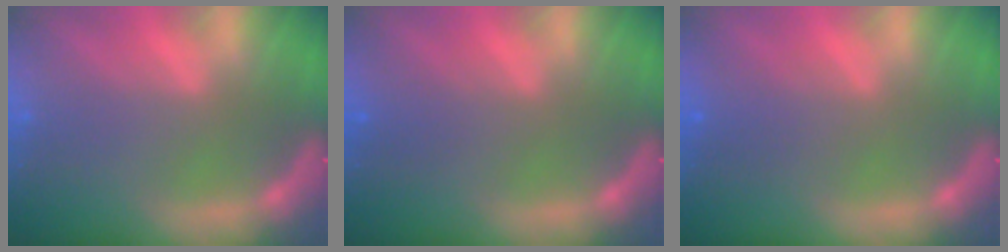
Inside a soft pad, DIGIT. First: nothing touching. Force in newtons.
{"total": 1.5}
{"total": 1.9}